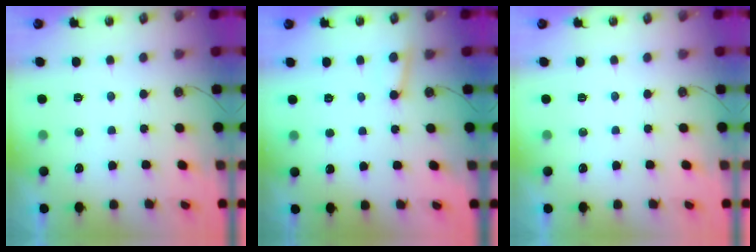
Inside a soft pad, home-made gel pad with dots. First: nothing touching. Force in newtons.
{"total": 3.2, "press": 3.1, "slide": 0.8}
{"total": 0.0}